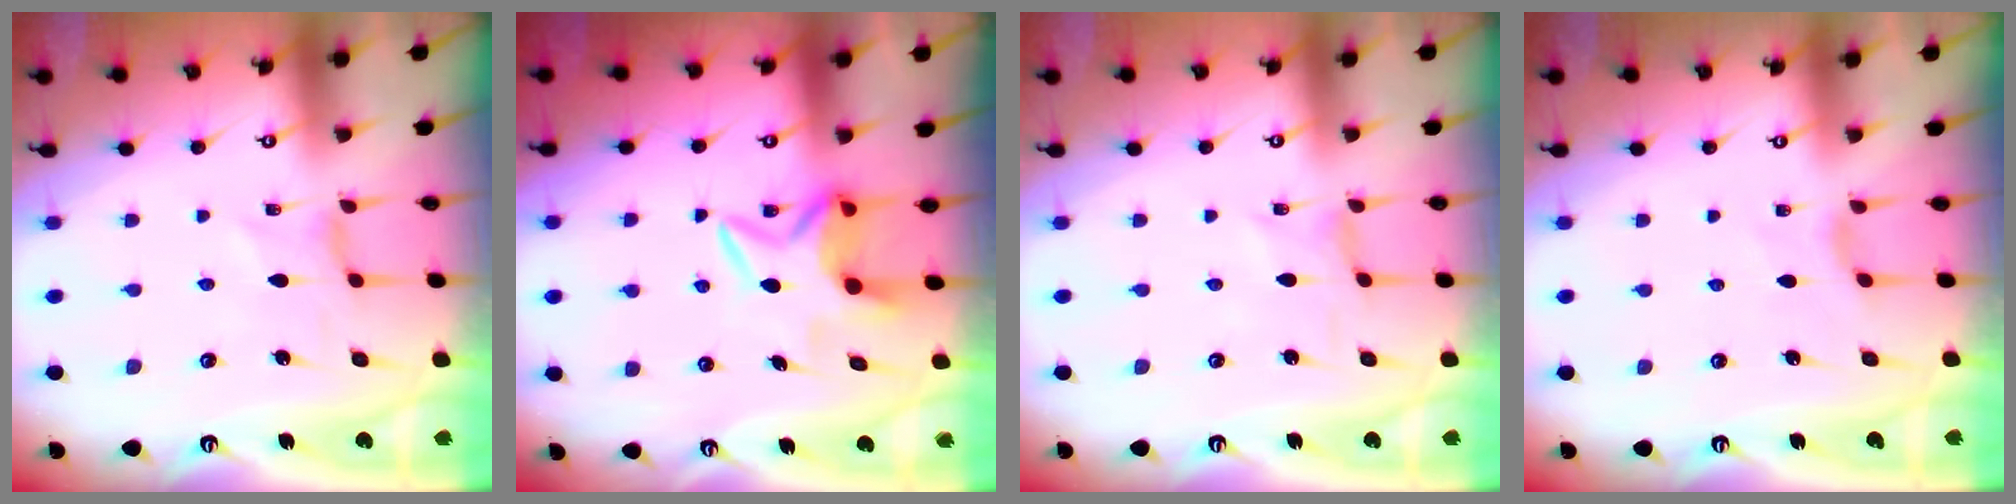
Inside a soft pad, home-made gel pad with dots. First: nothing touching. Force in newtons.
{"total": 6.4, "press": 6.4, "slide": 0.4}
{"total": 0.5, "press": 0.5, "slide": 0.0}
{"total": 2.7, "press": 2.6, "slide": 0.6}